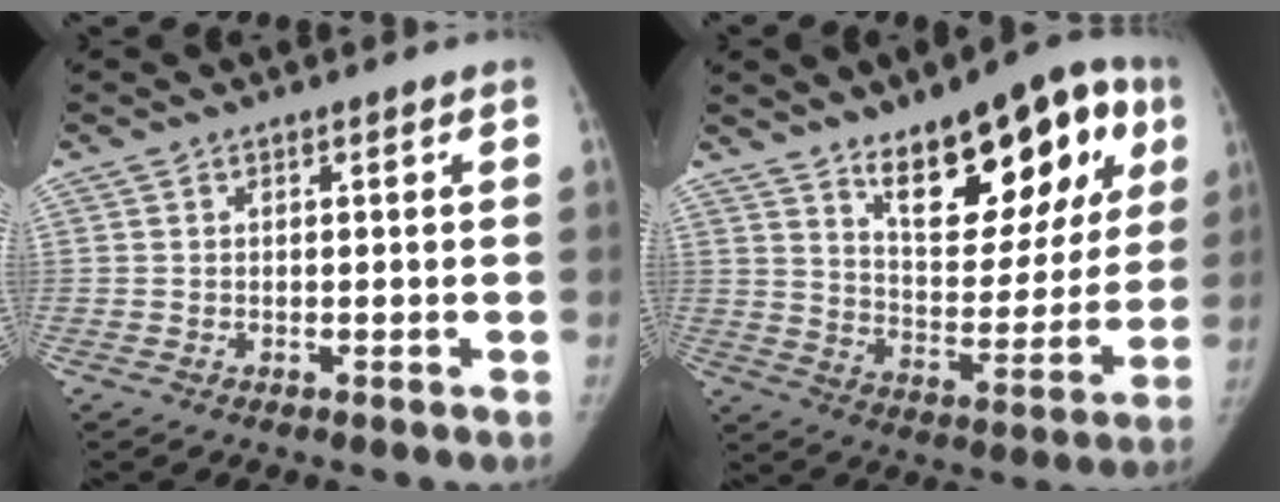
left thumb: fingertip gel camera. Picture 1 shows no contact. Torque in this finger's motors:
{"motor_torque": [0.37, 0.74, 0.85, -1.41, 0.07]}